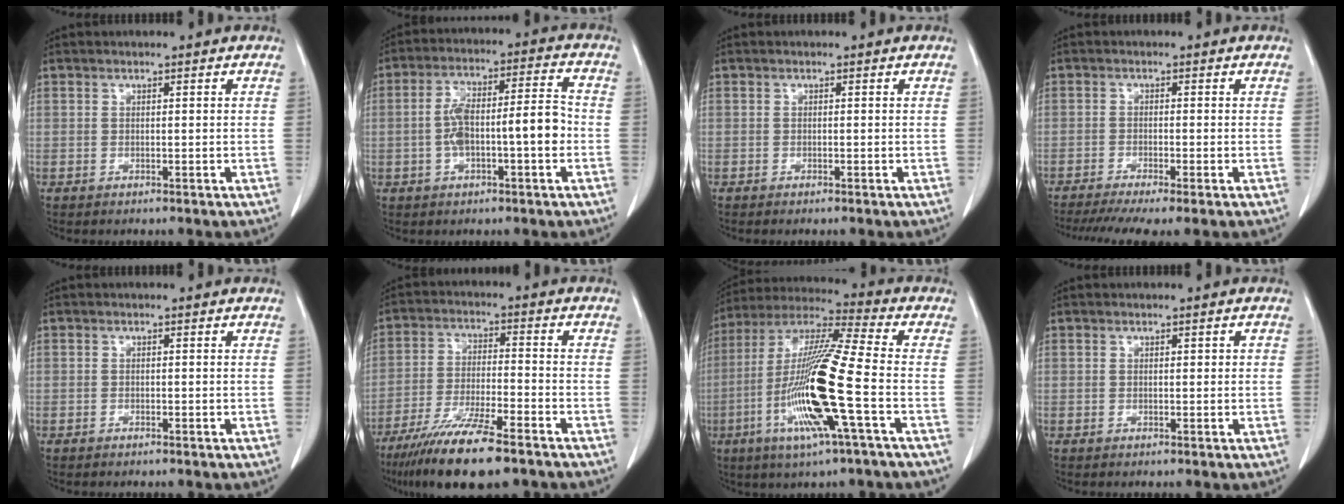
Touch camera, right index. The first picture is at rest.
{"total": 10.5, "force": [-1.8, 2.3, 10.1], "torque": [-0.181, 0.031, -0.029]}
{"total": 0.0}
{"total": 8.0, "force": [-6.2, 0.4, 5.0], "torque": [-0.076, -0.012, -0.098]}
{"total": 0.0}
{"total": 13.5, "force": [-9.7, 1.6, 9.3], "torque": [-0.175, -0.036, -0.167]}
{"total": 18.0, "force": [-5.0, -0.2, 17.3], "torque": [-0.353, -0.016, -0.105]}
{"total": 0.7, "force": [0.2, 0.4, 0.6], "torque": [-0.008, 0.005, 0.005]}